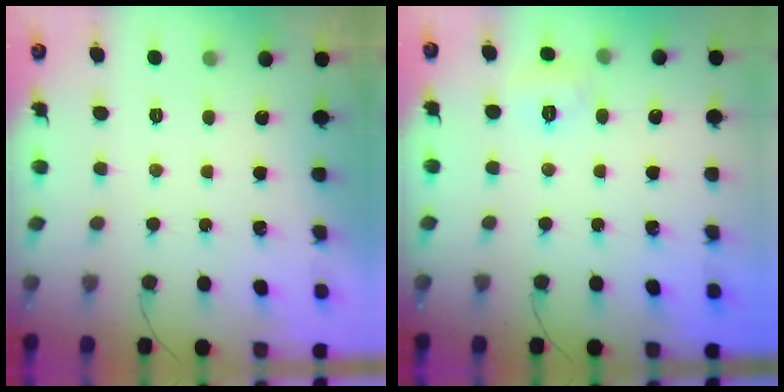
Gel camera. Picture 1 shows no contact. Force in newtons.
{"total": 5.2, "press": 5.0, "slide": 1.4}